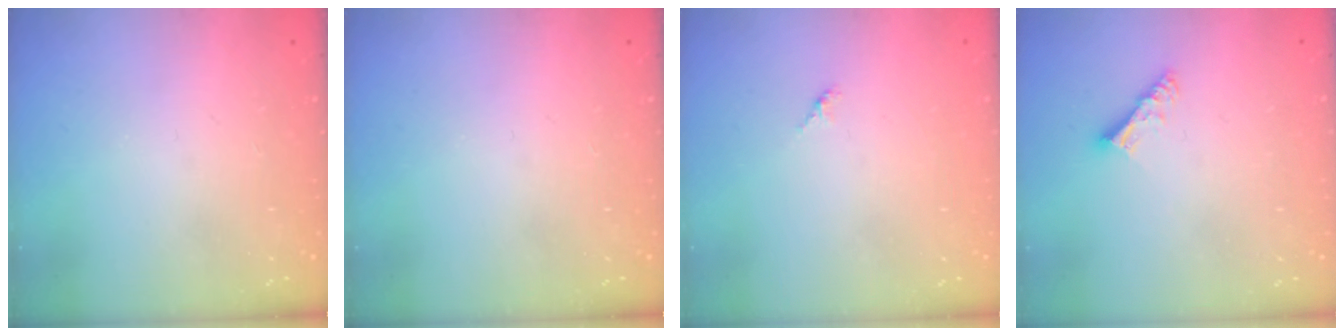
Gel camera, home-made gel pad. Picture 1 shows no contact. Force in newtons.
{"total": 0.0}
{"total": 1.5, "press": 1.4, "slide": 0.4}
{"total": 5.5, "press": 5.5, "slide": 0.3}